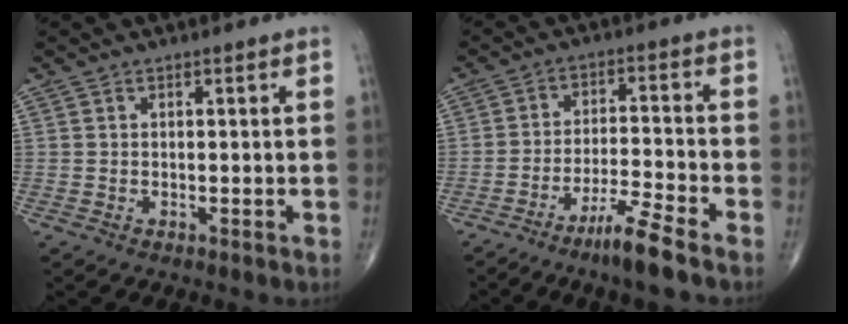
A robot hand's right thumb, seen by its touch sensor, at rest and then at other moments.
{"total": 8.0, "force": [-5.8, 0.1, 5.5], "torque": [-0.108, 0.030, -0.111]}